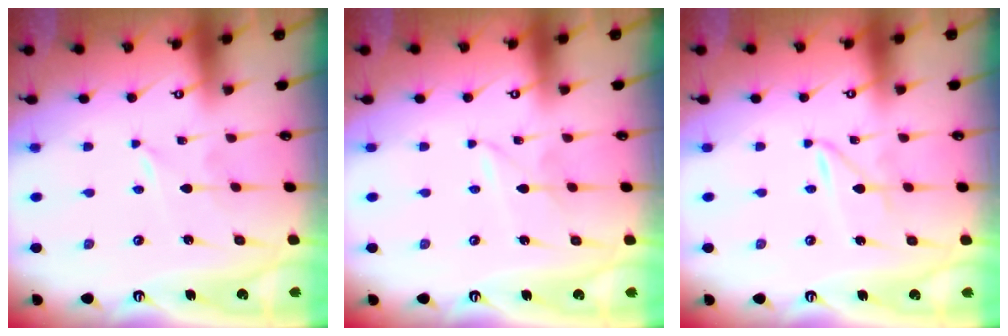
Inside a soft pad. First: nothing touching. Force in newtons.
{"total": 0.9, "press": 0.9, "slide": 0.2}
{"total": 2.2, "press": 2.2, "slide": 0.1}